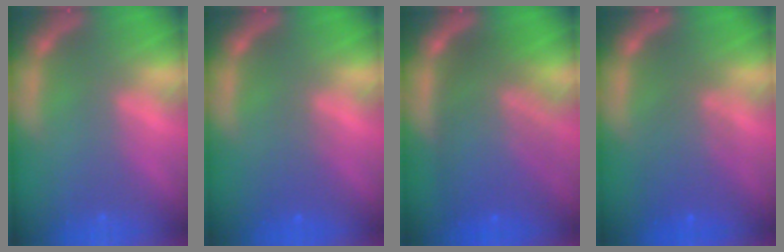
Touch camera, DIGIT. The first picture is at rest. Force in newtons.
{"total": 1.9}
{"total": 9.5}
{"total": 4.1}